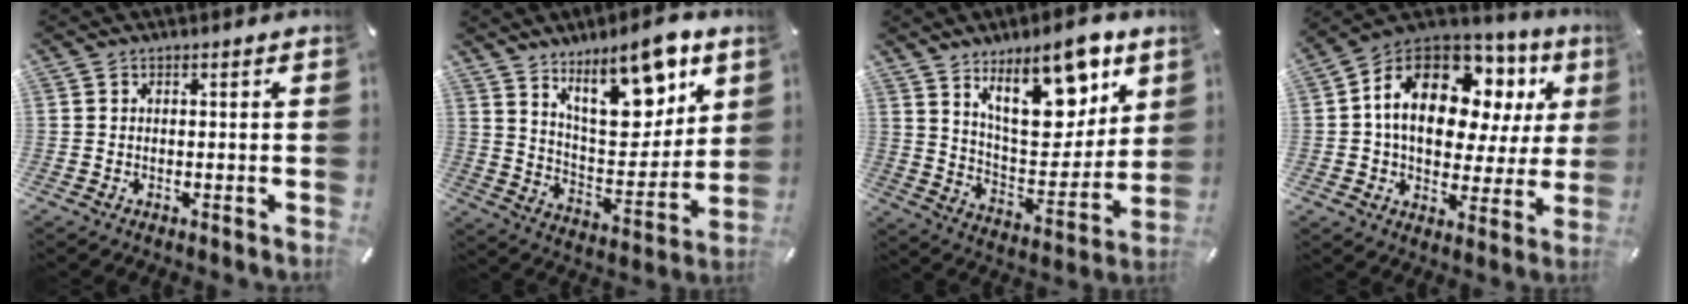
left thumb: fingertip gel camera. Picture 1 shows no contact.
{"total": 18.7, "force": [12.0, 8.1, 11.8], "torque": [-0.159, -0.072, 0.199]}
{"total": 20.2, "force": [12.2, 9.4, 13.0], "torque": [-0.181, -0.068, 0.204]}
{"total": 18.4, "force": [6.1, 12.0, 12.5], "torque": [-0.211, -0.026, 0.104]}